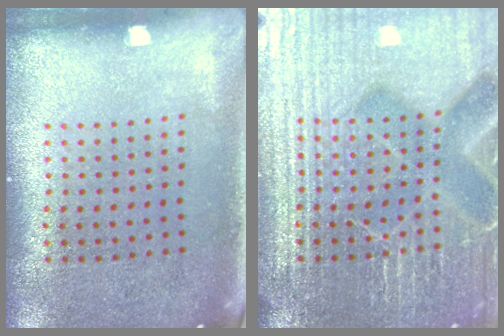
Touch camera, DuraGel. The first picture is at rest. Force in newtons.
{"total": 7.4, "press": 7.3, "slide": 0.9}